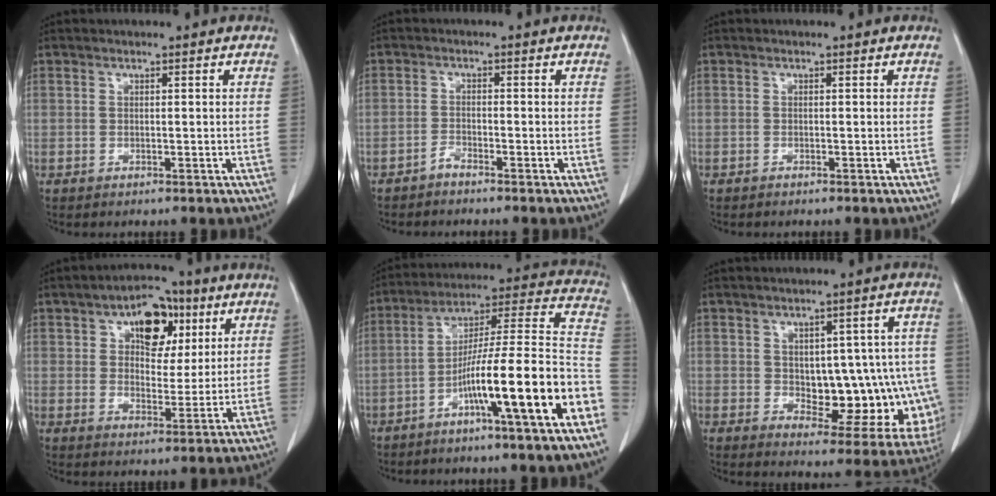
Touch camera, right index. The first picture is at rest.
{"total": 1.5, "force": [-1.4, 0.0, 0.4], "torque": [-0.007, 0.001, -0.028]}
{"total": 0.0}
{"total": 9.8, "force": [4.4, 5.7, 6.8], "torque": [-0.094, 0.025, 0.069]}
{"total": 19.0, "force": [-8.2, -0.2, 17.1], "torque": [-0.238, 0.013, -0.136]}
{"total": 15.8, "force": [-1.8, 8.0, 13.5], "torque": [-0.133, 0.025, 0.003]}